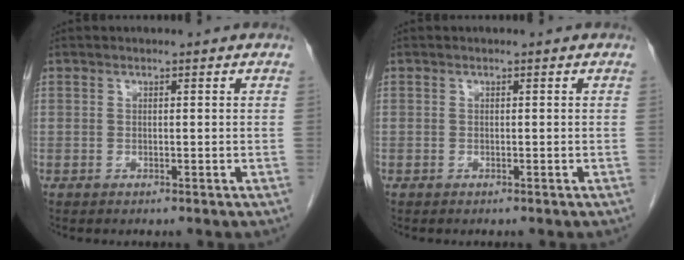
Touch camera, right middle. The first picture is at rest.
{"total": 0.0}